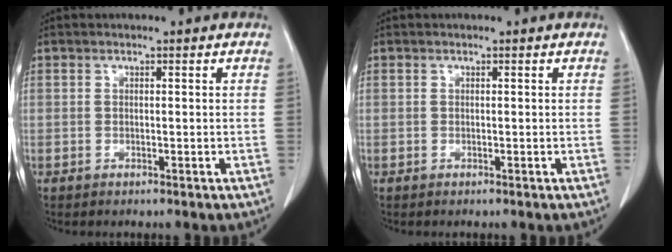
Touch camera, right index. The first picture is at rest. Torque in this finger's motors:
{"motor_torque": [0.00, 0.00, 0.00, 0.00]}